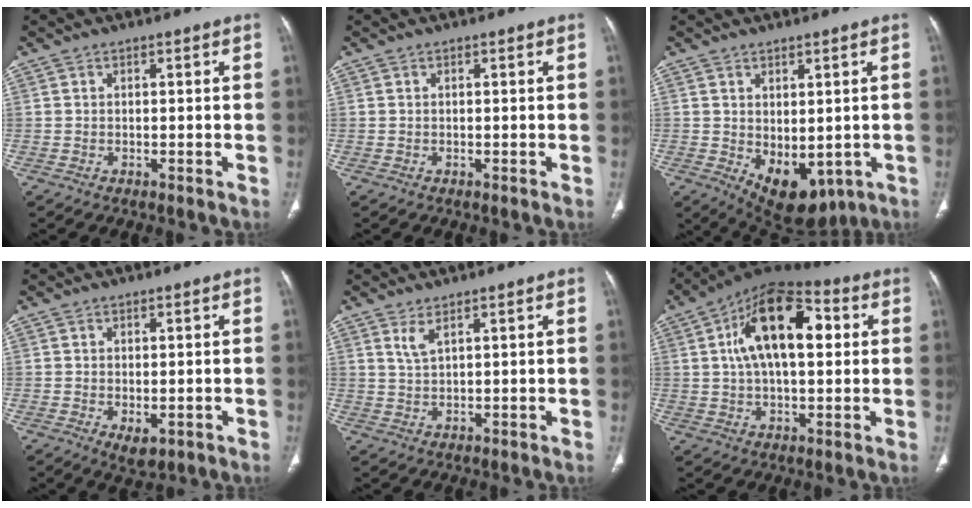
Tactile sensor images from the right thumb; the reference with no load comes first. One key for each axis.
{"total": 0.0}
{"total": 10.1, "fx": -2.0, "fy": 6.0, "fz": 8.0, "tx": -0.088, "ty": -0.005, "tz": 0.000}
{"total": 3.4, "fx": -0.9, "fy": 1.9, "fz": 2.6, "tx": -0.035, "ty": -0.006, "tz": -0.002}
{"total": 2.5, "fx": 1.6, "fy": 0.5, "fz": 1.8, "tx": -0.044, "ty": -0.010, "tz": 0.040}
{"total": 17.6, "fx": 3.9, "fy": 9.0, "fz": 14.6, "tx": -0.219, "ty": 0.023, "tz": 0.056}